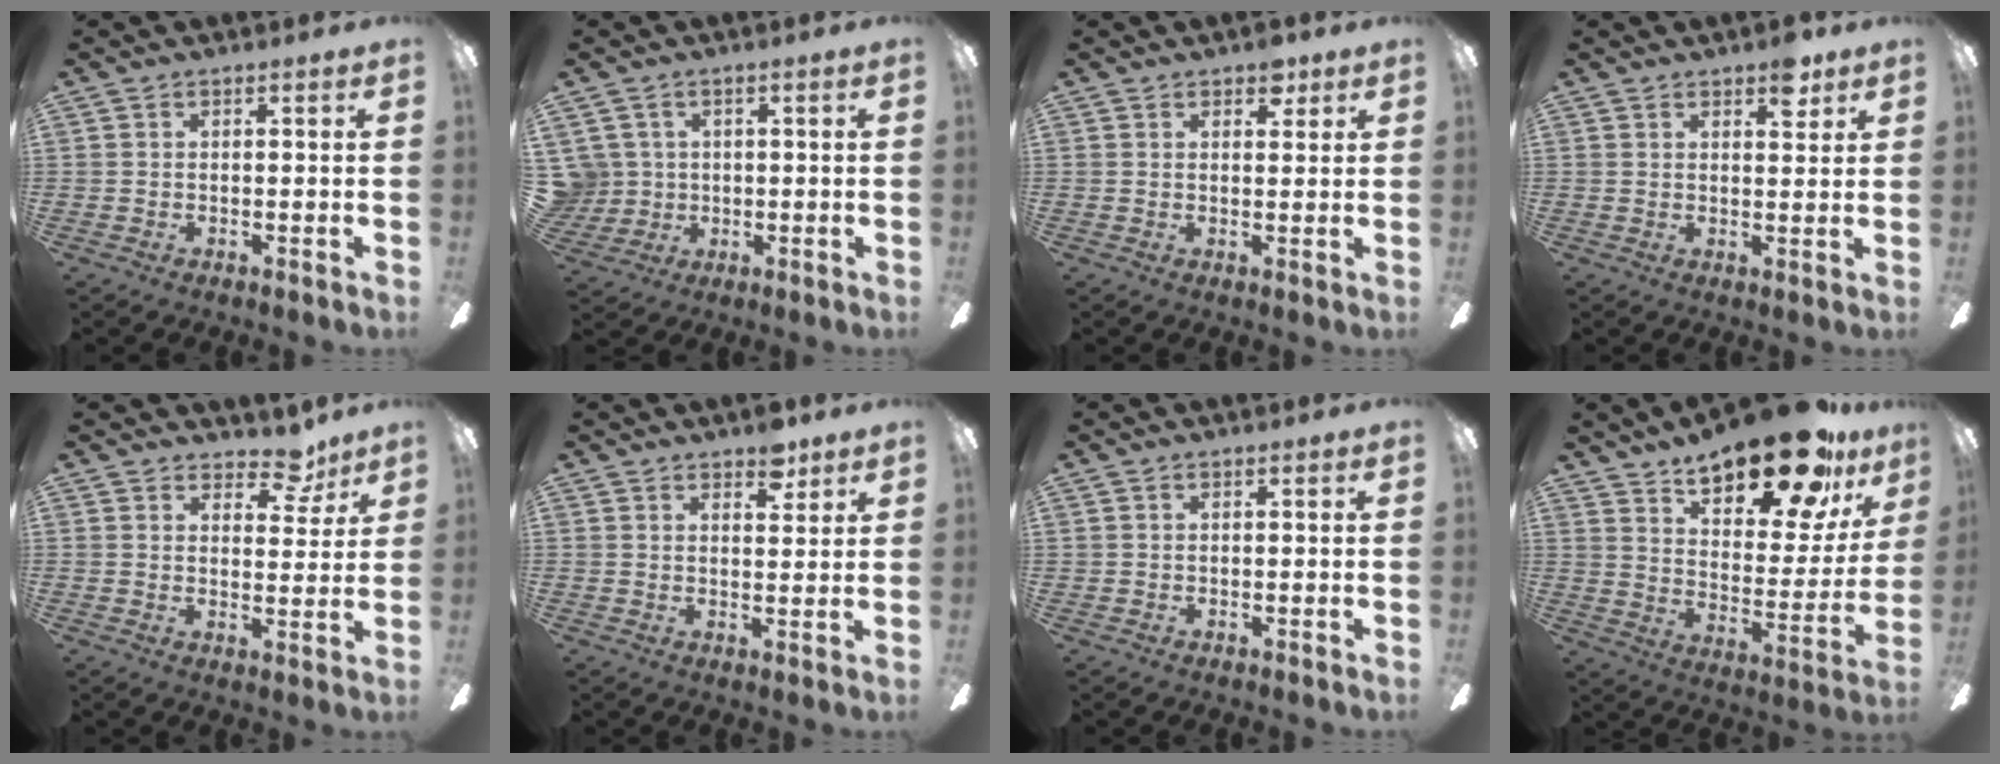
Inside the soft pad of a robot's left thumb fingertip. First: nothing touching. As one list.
[{"total": 6.1, "force": [1.4, 5.9, 0.8], "torque": [-0.035, 0.005, 0.028]}, {"total": 3.8, "force": [2.6, 2.0, 1.7], "torque": [-0.006, -0.007, 0.042]}, {"total": 5.4, "force": [3.8, 2.4, 3.1], "torque": [-0.028, -0.014, 0.061]}, {"total": 8.0, "force": [6.0, 4.0, 3.4], "torque": [-0.028, -0.035, 0.103]}, {"total": 5.3, "force": [4.1, 2.4, 2.4], "torque": [-0.015, -0.020, 0.069]}, {"total": 0.5, "force": [0.2, 0.5, 0.1], "torque": [0.000, 0.005, 0.001]}, {"total": 22.7, "force": [17.3, 7.7, 12.6], "torque": [-0.184, -0.109, 0.285]}]